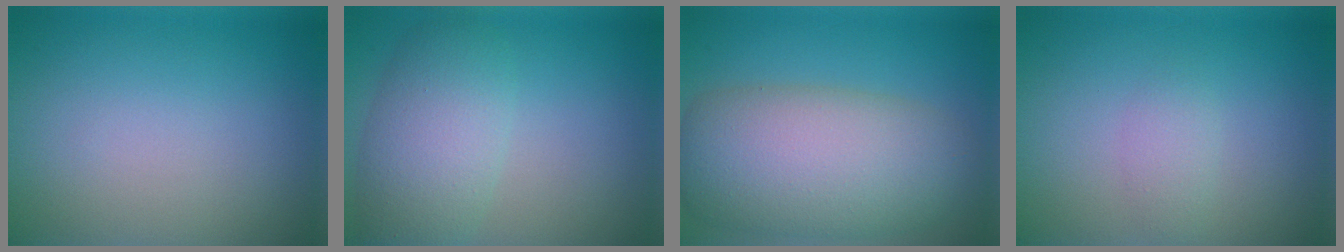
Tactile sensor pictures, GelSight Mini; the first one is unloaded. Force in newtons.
{"total": 5.4, "press": 5.4, "slide": 0.1}
{"total": 10.4, "press": 10.3, "slide": 0.5}
{"total": 1.3, "press": 1.3, "slide": 0.0}